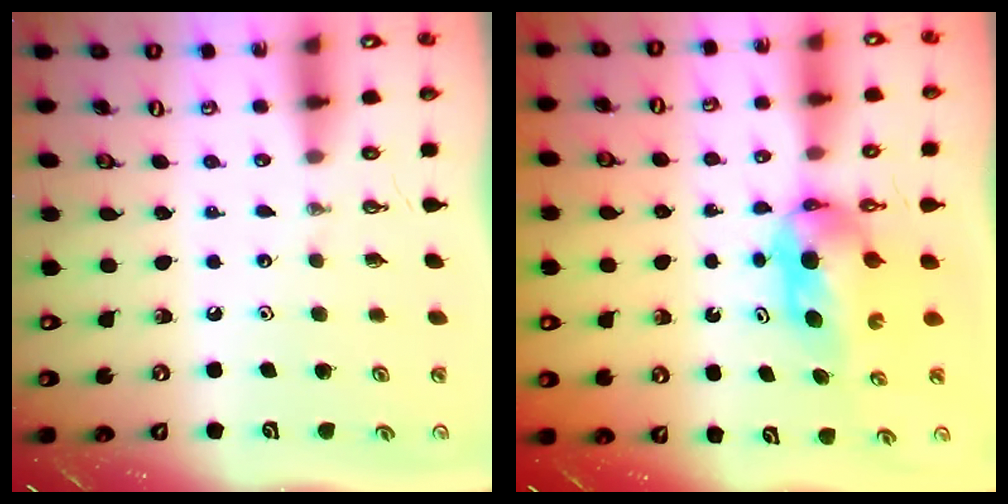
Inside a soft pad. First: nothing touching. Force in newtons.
{"total": 5.6, "press": 5.4, "slide": 1.7}